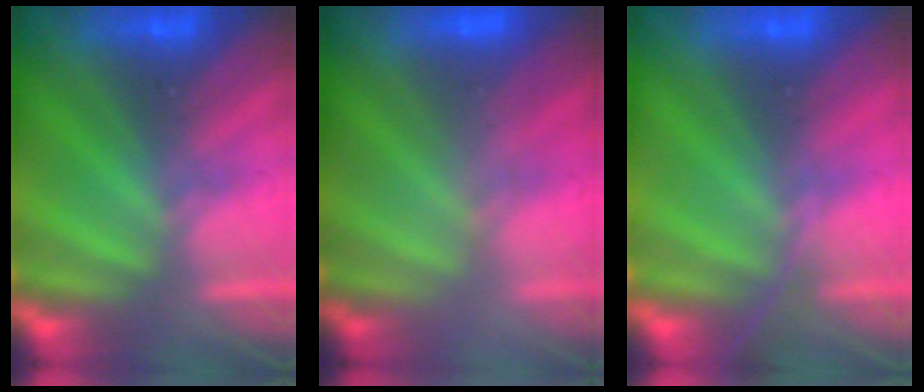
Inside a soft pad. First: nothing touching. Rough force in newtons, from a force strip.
{"total": 2.9}
{"total": 1.9}